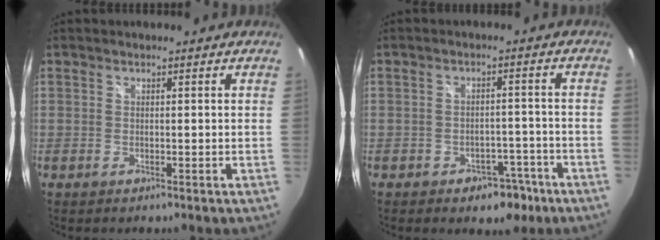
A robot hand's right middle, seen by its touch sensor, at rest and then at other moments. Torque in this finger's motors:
{"motor_torque": [0.89, -0.77, 0.41, 0.11]}